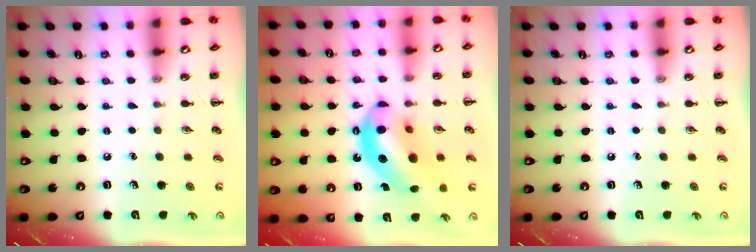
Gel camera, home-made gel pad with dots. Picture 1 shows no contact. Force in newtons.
{"total": 15.1, "press": 14.4, "slide": 4.2}
{"total": 0.0}